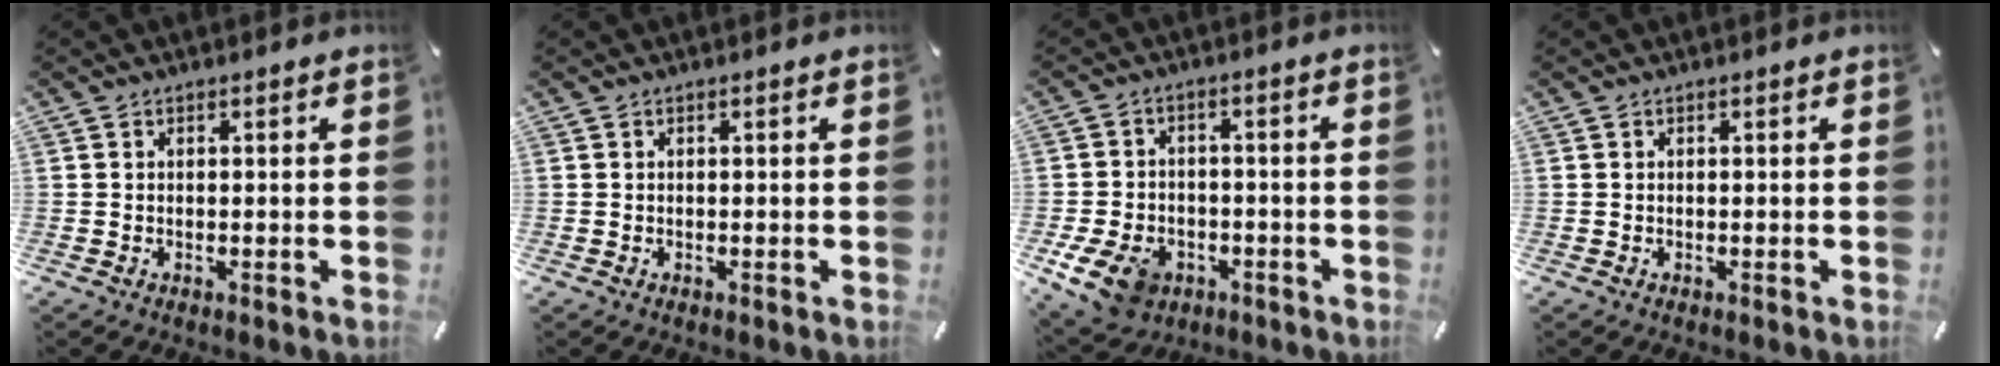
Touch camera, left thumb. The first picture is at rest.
{"total": 0.0}
{"total": 9.9, "force": [-4.6, 7.2, 5.0], "torque": [-0.110, 0.026, -0.084]}
{"total": 0.0}